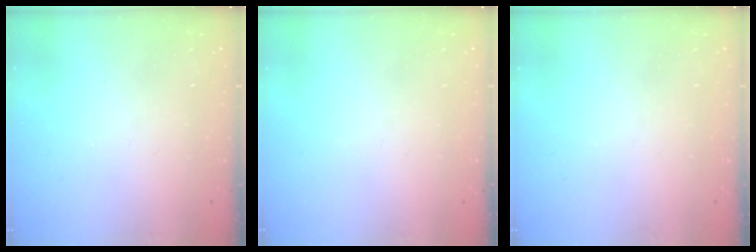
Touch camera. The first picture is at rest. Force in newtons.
{"total": 0.0}
{"total": 0.0}